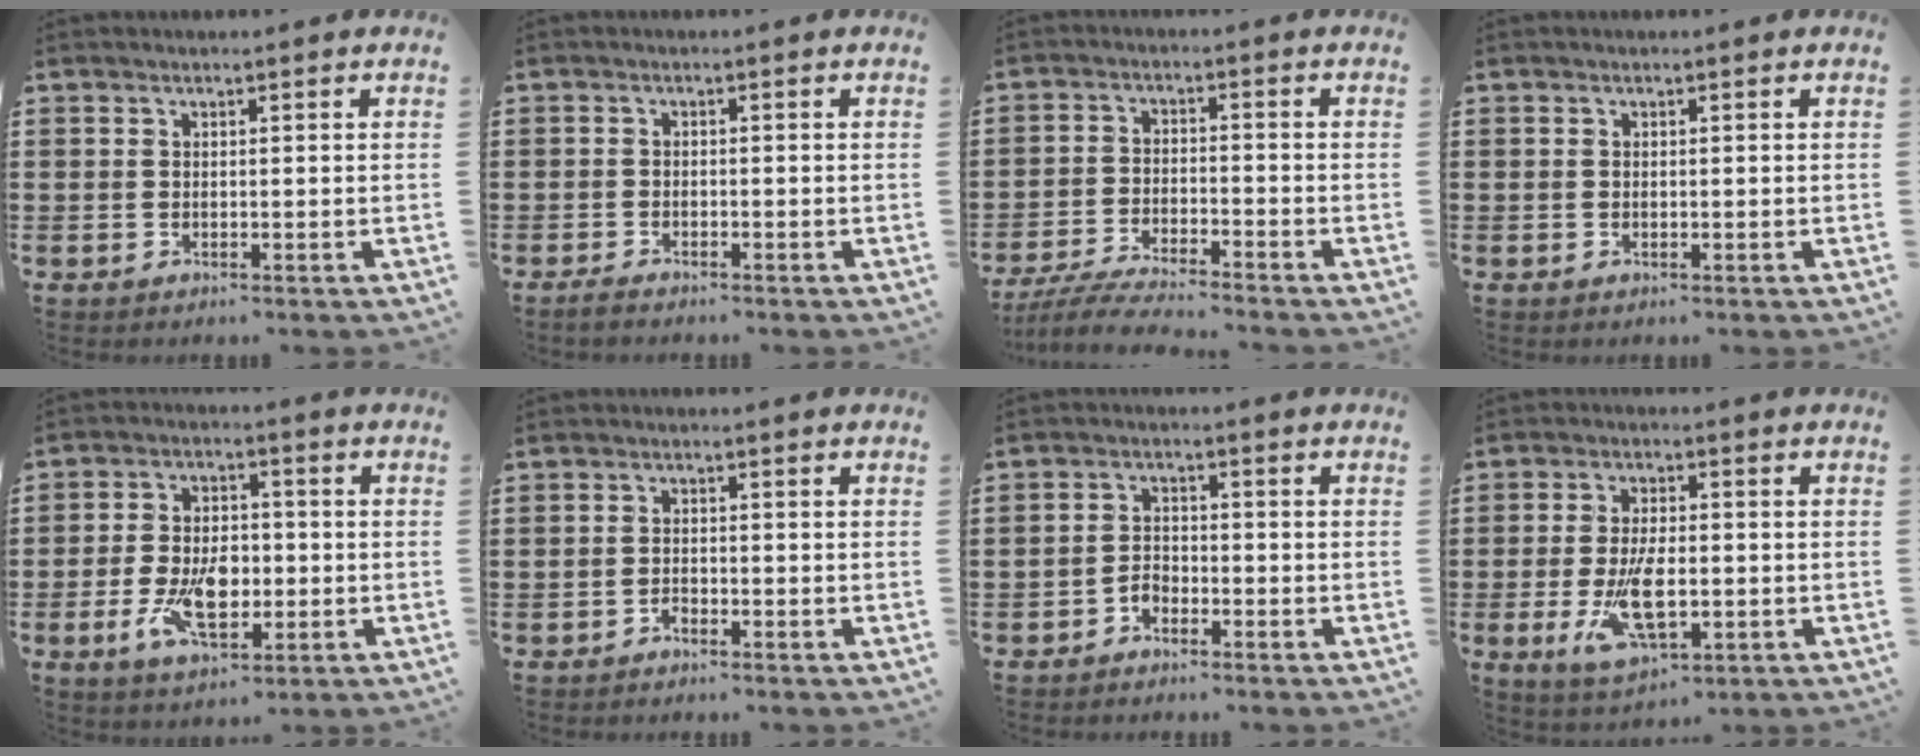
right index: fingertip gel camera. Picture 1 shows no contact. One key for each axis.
{"total": 1.3, "fx": -1.3, "fy": 0.0, "fz": 0.1, "tx": -0.005, "ty": -0.002, "tz": -0.026}
{"total": 5.0, "fx": -4.8, "fy": -0.2, "fz": 1.3, "tx": -0.035, "ty": -0.013, "tz": -0.097}
{"total": 0.0}
{"total": 8.7, "fx": -2.1, "fy": 4.8, "fz": 7.0, "tx": -0.145, "ty": -0.002, "tz": -0.040}
{"total": 1.1, "fx": -1.0, "fy": 0.3, "fz": 0.3, "tx": -0.009, "ty": -0.001, "tz": -0.021}
{"total": 2.0, "fx": -1.5, "fy": 1.1, "fz": 0.6, "tx": -0.018, "ty": 0.003, "tz": -0.033}
{"total": 8.8, "fx": -1.9, "fy": 3.8, "fz": 7.7, "tx": -0.160, "ty": -0.015, "tz": -0.035}